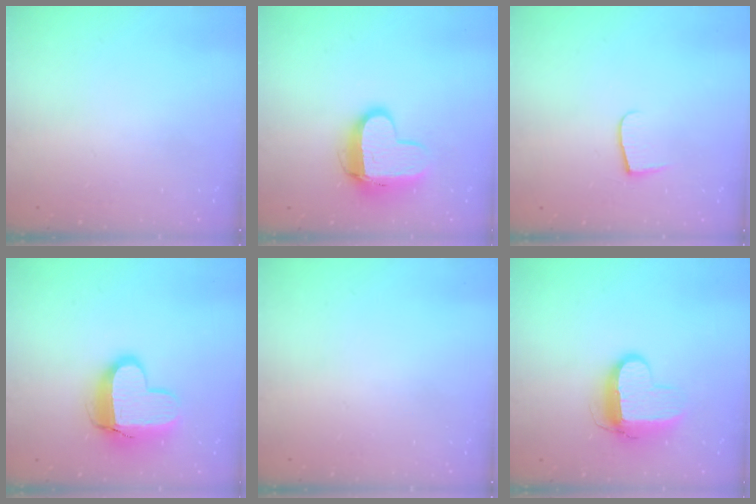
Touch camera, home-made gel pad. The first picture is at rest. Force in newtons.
{"total": 11.6, "press": 11.5, "slide": 1.2}
{"total": 4.8, "press": 4.8, "slide": 0.6}
{"total": 12.3, "press": 12.2, "slide": 1.3}
{"total": 0.0}
{"total": 11.1, "press": 11.0, "slide": 0.9}